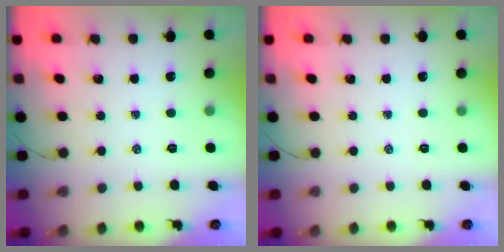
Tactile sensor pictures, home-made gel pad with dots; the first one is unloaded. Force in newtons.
{"total": 0.0}